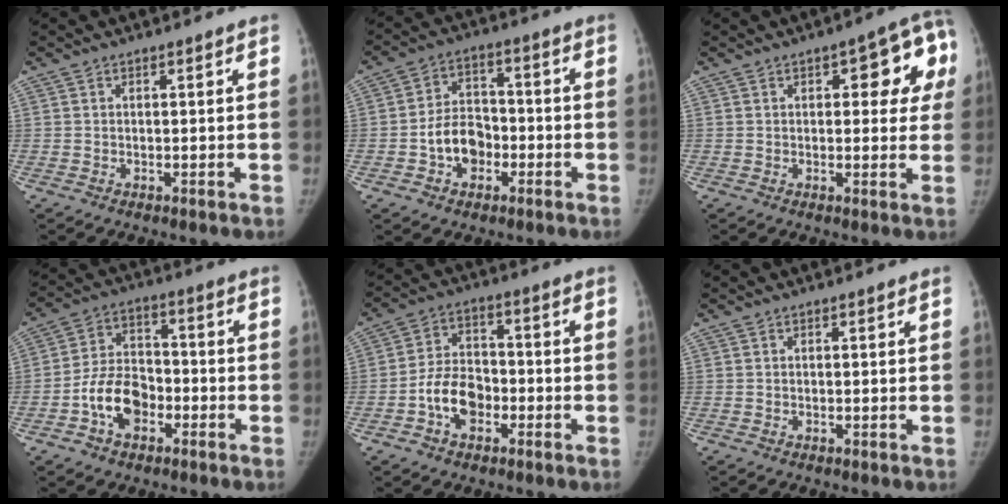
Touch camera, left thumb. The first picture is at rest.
{"total": 8.8, "force": [-2.8, 6.6, 5.0], "torque": [-0.055, 0.030, -0.053]}
{"total": 10.9, "force": [2.9, 4.8, 9.4], "torque": [-0.065, 0.011, 0.027]}
{"total": 10.1, "force": [-4.1, 6.9, 6.2], "torque": [-0.092, 0.033, -0.077]}
{"total": 8.9, "force": [-3.3, 6.1, 5.5], "torque": [-0.079, 0.030, -0.066]}
{"total": 0.0}